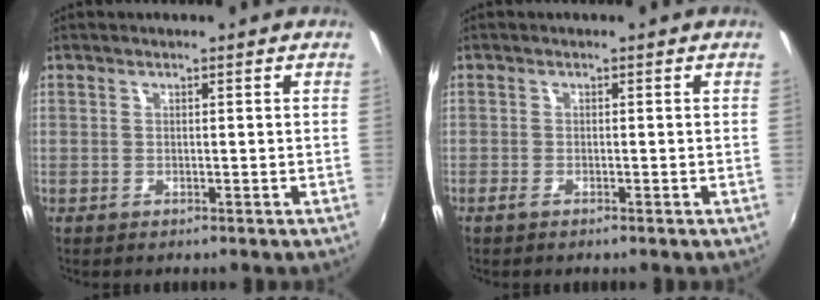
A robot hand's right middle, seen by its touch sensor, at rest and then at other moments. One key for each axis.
{"total": 1.2, "fx": -0.9, "fy": 0.1, "fz": 0.7, "tx": -0.015, "ty": -0.004, "tz": -0.019}